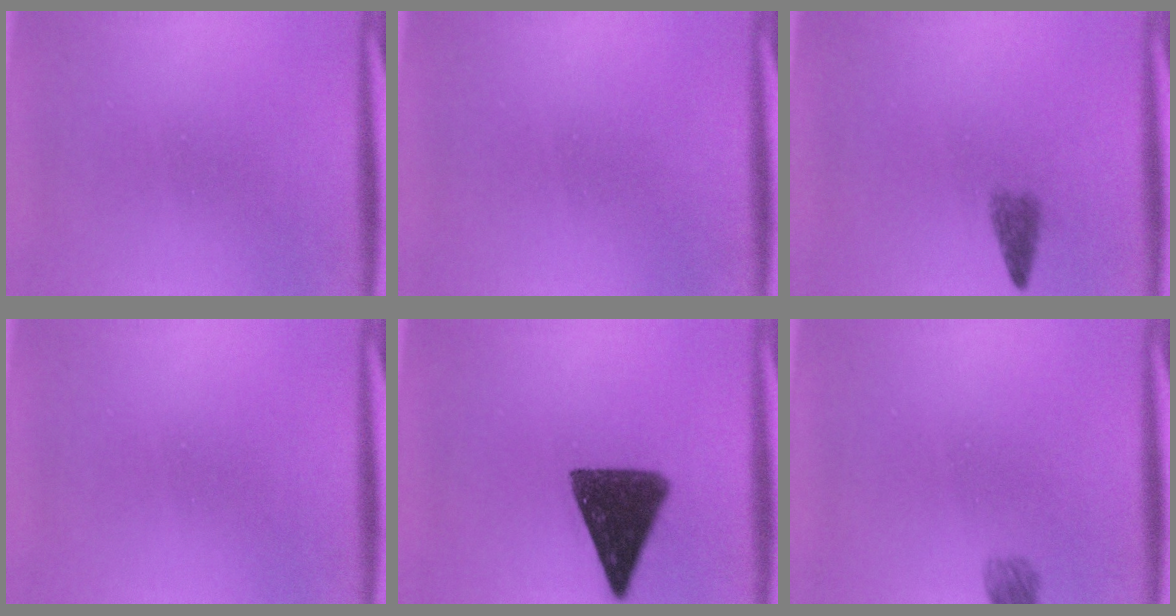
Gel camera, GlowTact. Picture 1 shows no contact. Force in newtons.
{"total": 1.6}
{"total": 2.2}
{"total": 0.0}
{"total": 12.8}
{"total": 2.3}